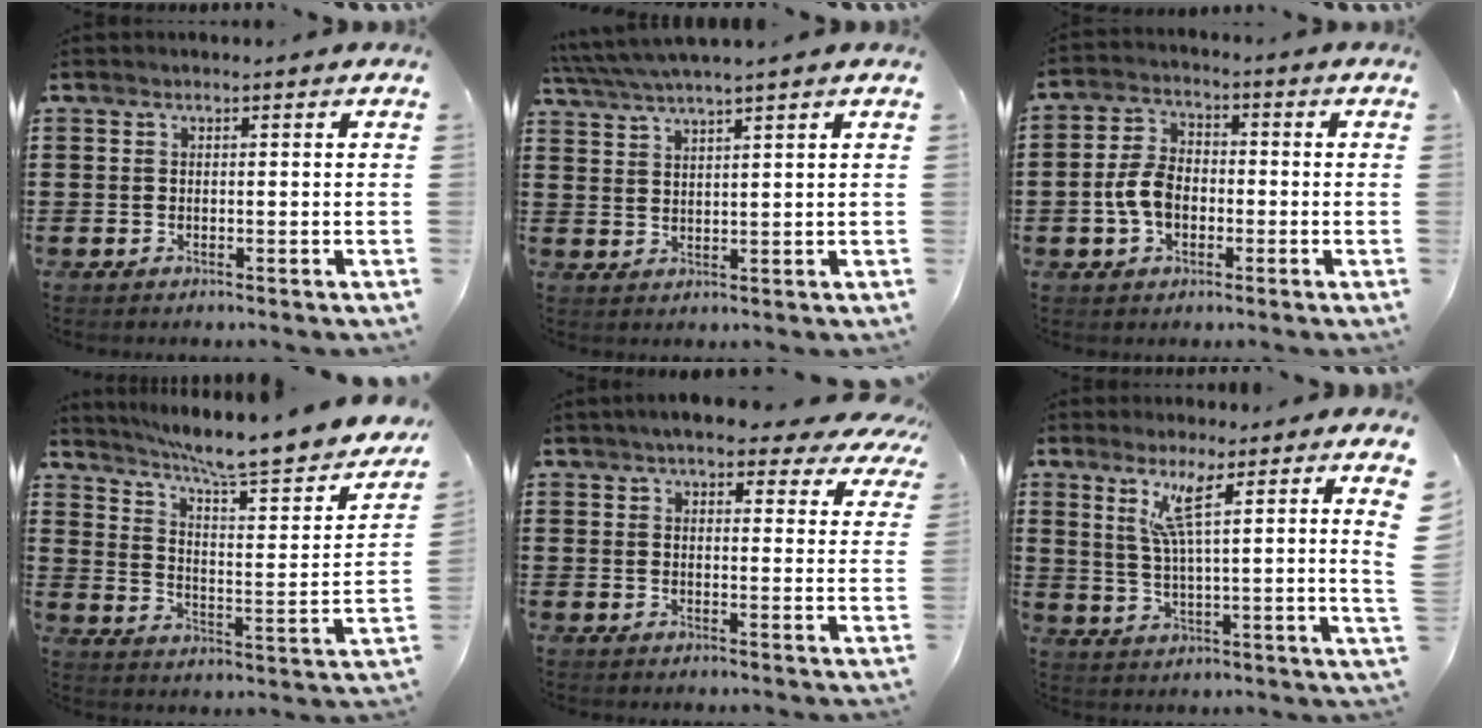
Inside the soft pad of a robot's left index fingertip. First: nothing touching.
{"total": 3.7, "force": [3.3, -0.5, 1.6], "torque": [-0.041, -0.007, 0.059]}
{"total": 6.3, "force": [-1.4, 4.2, 4.5], "torque": [-0.117, 0.002, -0.035]}
{"total": 8.4, "force": [7.0, 0.3, 4.7], "torque": [-0.105, -0.057, 0.109]}
{"total": 5.8, "force": [5.0, 1.1, 2.6], "torque": [-0.060, -0.013, 0.089]}
{"total": 8.1, "force": [5.3, 0.3, 6.2], "torque": [-0.123, -0.019, 0.088]}